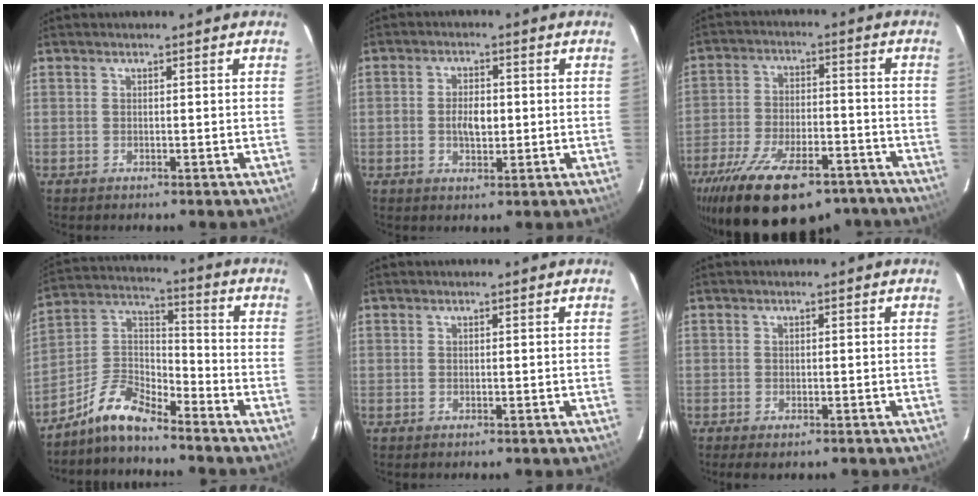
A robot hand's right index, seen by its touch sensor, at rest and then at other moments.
{"total": 4.5, "force": [-0.4, 2.6, 3.6], "torque": [-0.066, 0.004, -0.005]}
{"total": 23.8, "force": [-17.1, 9.8, 13.3], "torque": [-0.258, -0.023, -0.253]}
{"total": 9.3, "force": [-7.8, 2.4, 4.4], "torque": [-0.110, 0.035, -0.165]}
{"total": 0.0}
{"total": 2.4, "force": [-1.8, 1.0, 1.4], "torque": [-0.028, -0.010, -0.029]}